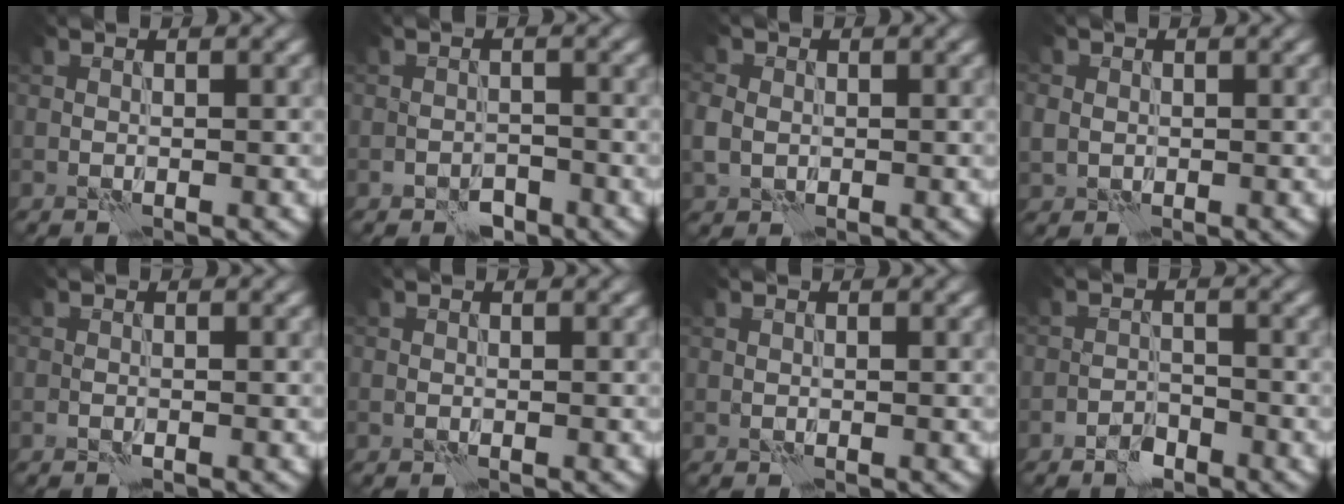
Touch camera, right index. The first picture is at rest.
{"total": 1.5, "force": [-1.3, 0.8, 0.3], "torque": [0.000, 0.006, -0.023]}
{"total": 2.7, "force": [-0.2, 2.3, 1.4], "torque": [-0.029, 0.001, -0.003]}
{"total": 2.0, "force": [0.2, 1.9, 0.7], "torque": [-0.010, 0.006, 0.004]}
{"total": 0.0}
{"total": 0.0}
{"total": 0.0}
{"total": 1.5, "force": [-1.3, 0.6, 0.5], "torque": [-0.002, 0.006, -0.026]}